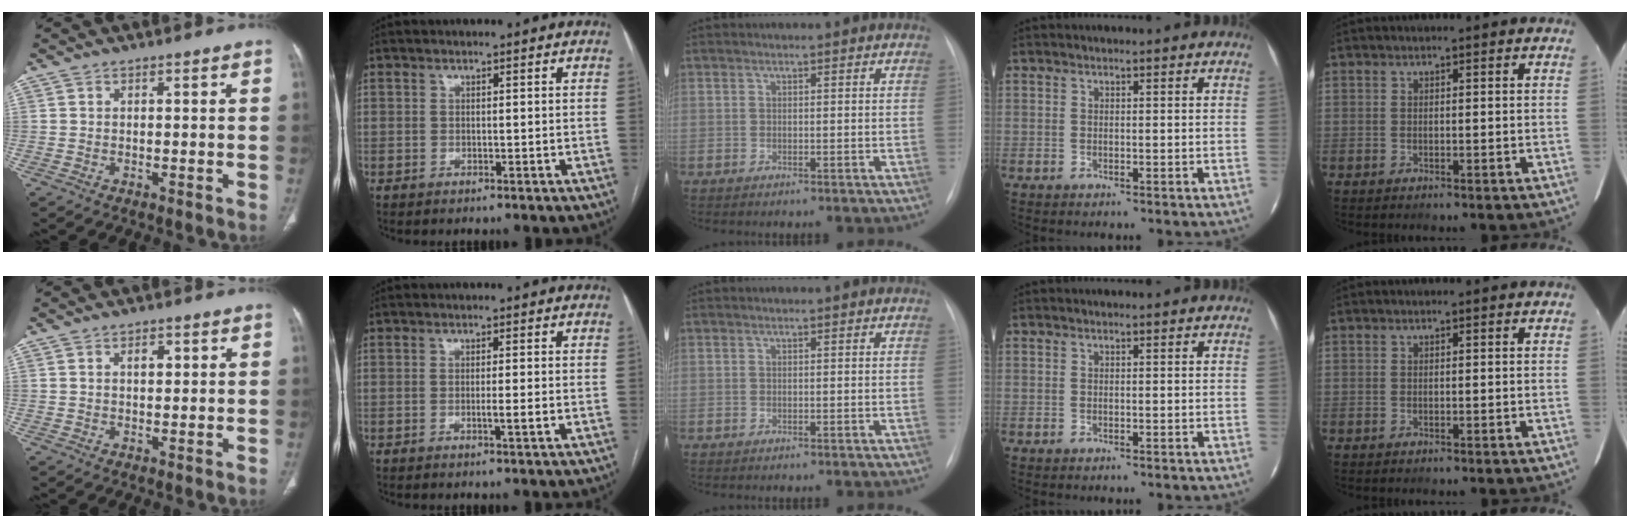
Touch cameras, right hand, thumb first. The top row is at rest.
{"thumb": {"total": 2.1, "force": [0.7, 1.2, 1.6], "torque": [-0.022, 0.000, 0.010]}, "index": {"total": 1.9, "force": [-0.5, -0.2, 1.9], "torque": [-0.033, -0.004, -0.008]}}